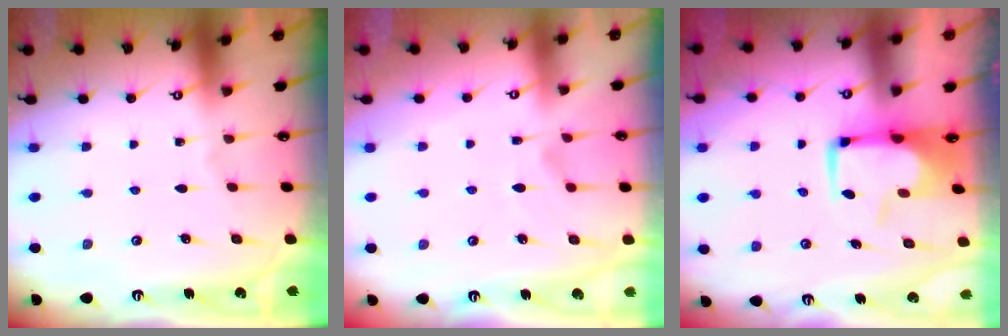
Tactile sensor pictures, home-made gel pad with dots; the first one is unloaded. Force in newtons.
{"total": 1.5, "press": 0.9, "slide": 1.2}
{"total": 1.0, "press": 0.2, "slide": 1.0}